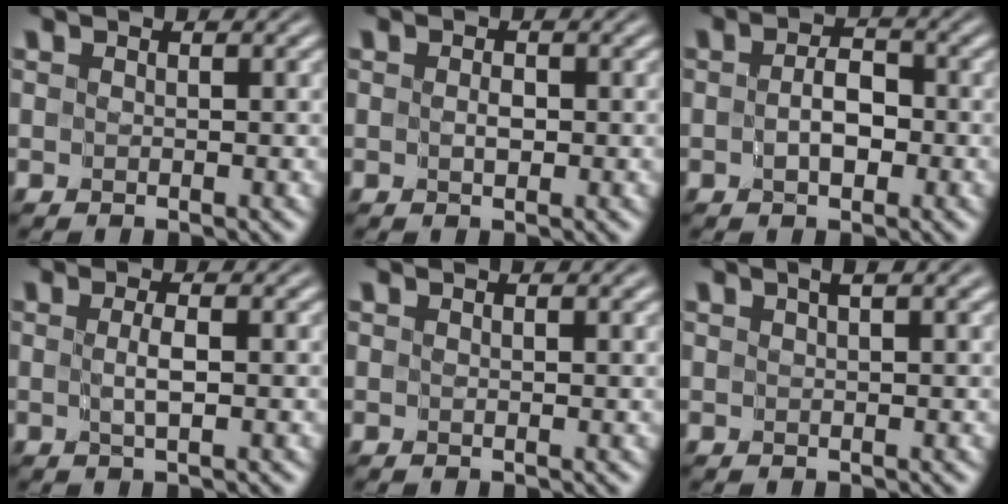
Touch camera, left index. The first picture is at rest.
{"total": 0.8, "force": [-0.2, 0.4, 0.7], "torque": [-0.011, -0.003, -0.002]}
{"total": 2.4, "force": [-0.6, 1.3, 1.9], "torque": [-0.035, -0.002, -0.012]}
{"total": 1.4, "force": [-0.1, 0.0, 1.4], "torque": [-0.026, 0.001, -0.003]}
{"total": 0.9, "force": [0.6, 0.1, 0.7], "torque": [-0.011, -0.005, 0.006]}
{"total": 1.8, "force": [1.1, 0.2, 1.4], "torque": [-0.013, -0.006, 0.013]}